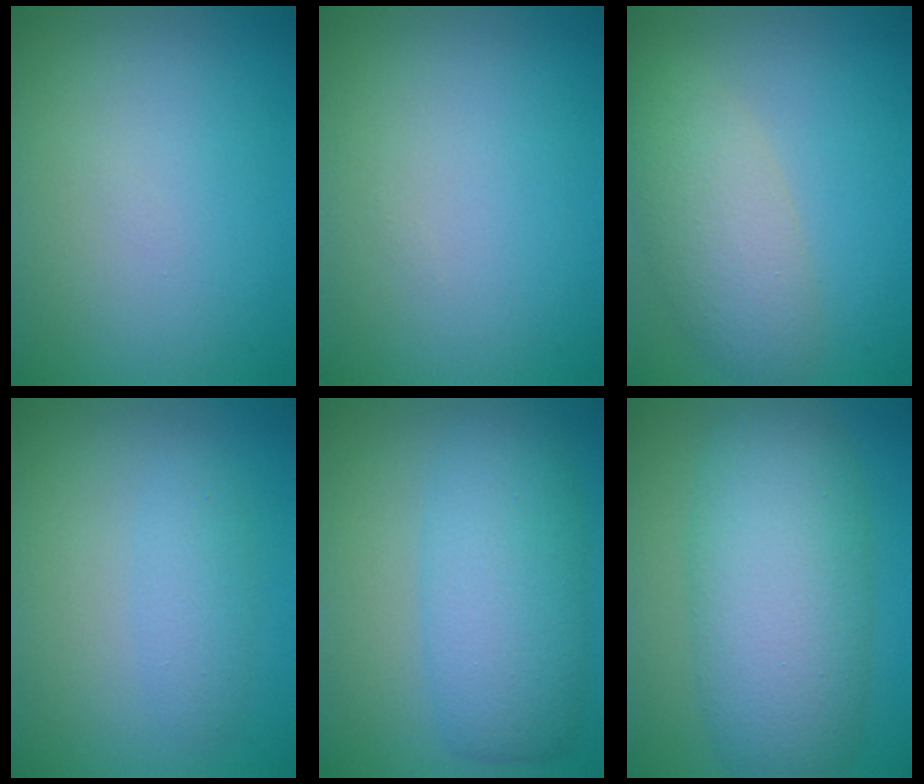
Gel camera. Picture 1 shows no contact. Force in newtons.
{"total": 0.0}
{"total": 5.0, "press": 5.0, "slide": 0.3}
{"total": 1.9, "press": 1.9, "slide": 0.0}
{"total": 6.7, "press": 6.7, "slide": 0.1}
{"total": 9.6, "press": 9.6, "slide": 0.2}